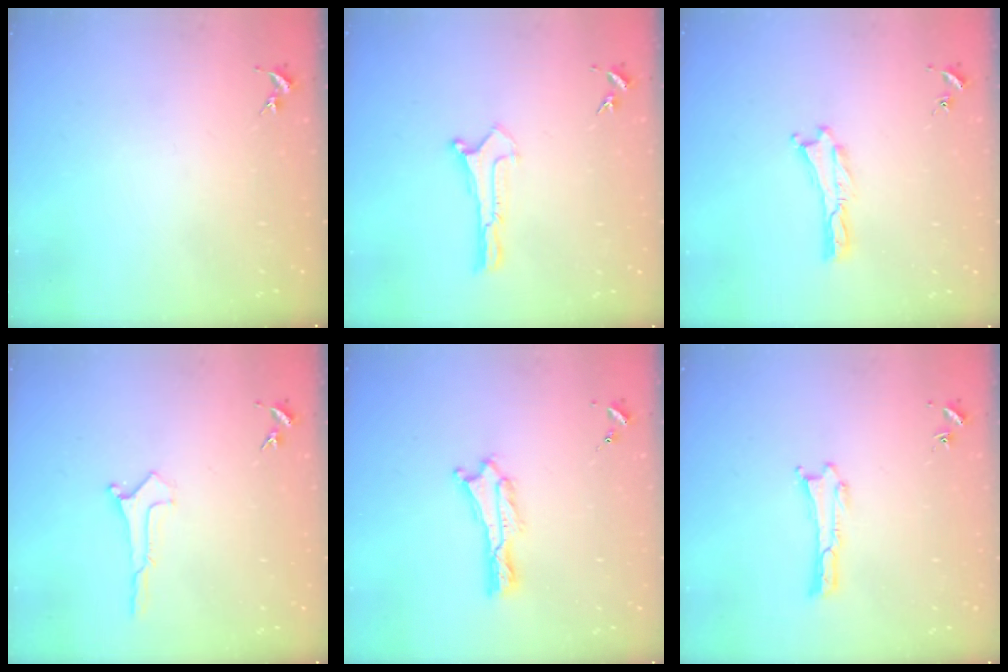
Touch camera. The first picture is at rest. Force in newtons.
{"total": 0.5, "press": 0.5, "slide": 0.1}
{"total": 0.0}
{"total": 0.0}
{"total": 0.7, "press": 0.7, "slide": 0.1}
{"total": 0.0}